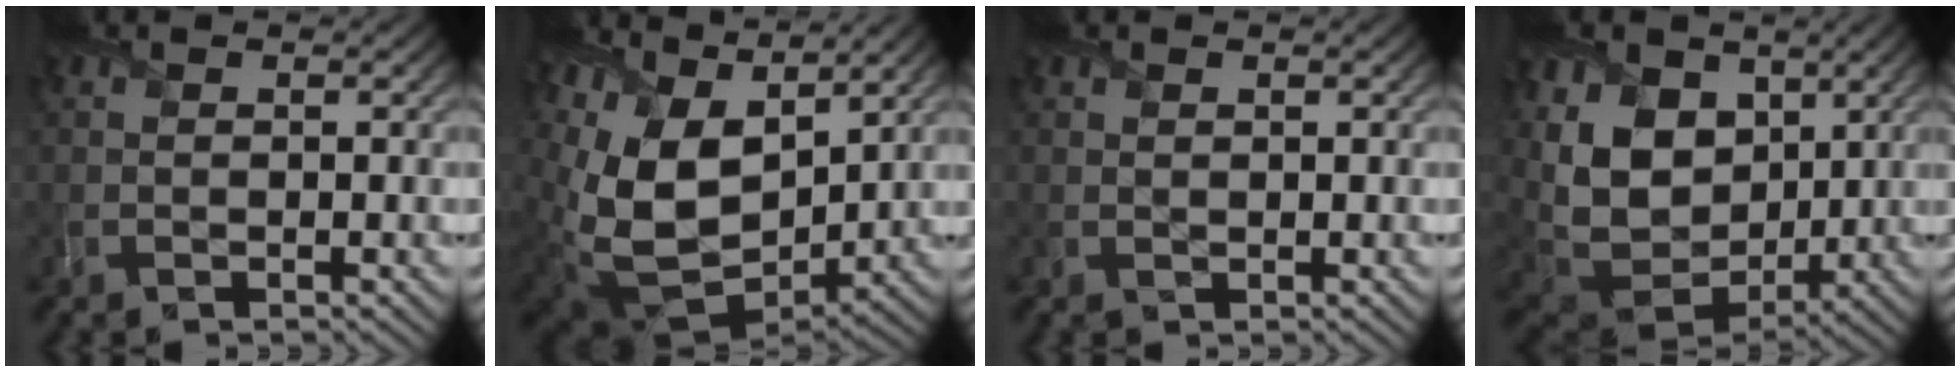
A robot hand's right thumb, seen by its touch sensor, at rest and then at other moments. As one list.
[{"total": 14.7, "force": [4.2, 9.4, 10.5], "torque": [-0.265, -0.011, 0.095]}, {"total": 0.6, "force": [0.4, 0.4, 0.0], "torque": [-0.004, -0.002, 0.010]}, {"total": 14.3, "force": [3.5, 10.4, 9.1], "torque": [-0.238, 0.018, 0.081]}]